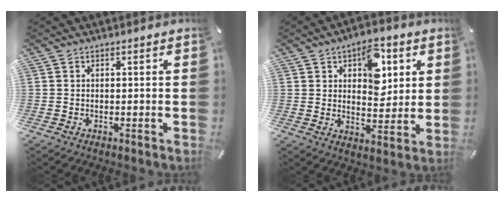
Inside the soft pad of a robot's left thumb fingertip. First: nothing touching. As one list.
[{"total": 11.2, "force": [4.8, 6.9, 7.3], "torque": [-0.086, -0.014, 0.077]}]